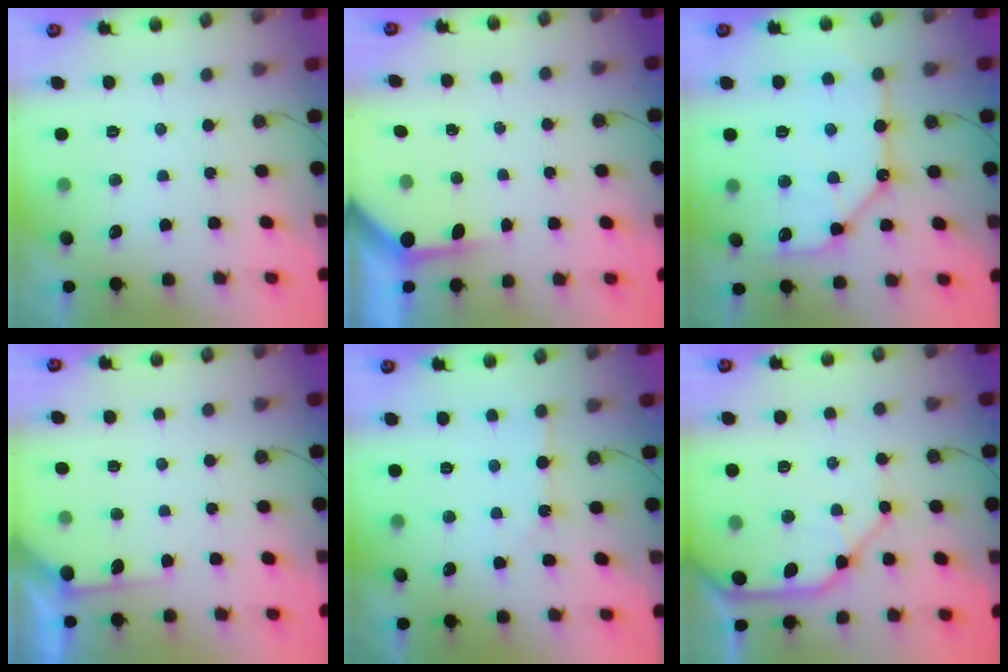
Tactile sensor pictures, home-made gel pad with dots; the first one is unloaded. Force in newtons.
{"total": 4.0, "press": 4.0, "slide": 0.4}
{"total": 13.4, "press": 13.4, "slide": 1.6}
{"total": 4.9, "press": 4.8, "slide": 0.7}
{"total": 3.9, "press": 3.9, "slide": 0.5}
{"total": 14.1, "press": 13.9, "slide": 2.2}